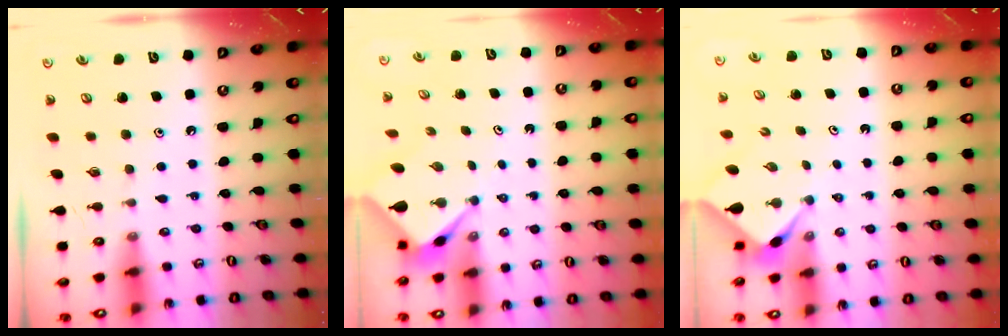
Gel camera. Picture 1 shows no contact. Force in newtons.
{"total": 2.6, "press": 2.6, "slide": 0.1}
{"total": 2.3, "press": 2.2, "slide": 0.3}